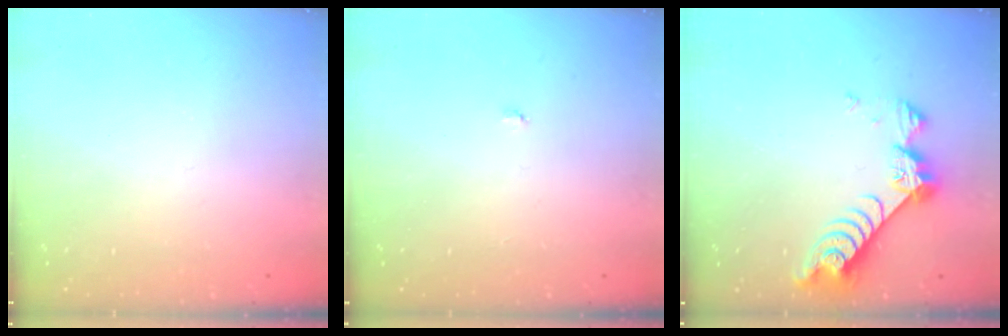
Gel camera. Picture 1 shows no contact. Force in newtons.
{"total": 2.9, "press": 2.9, "slide": 0.3}
{"total": 7.4, "press": 7.3, "slide": 0.9}